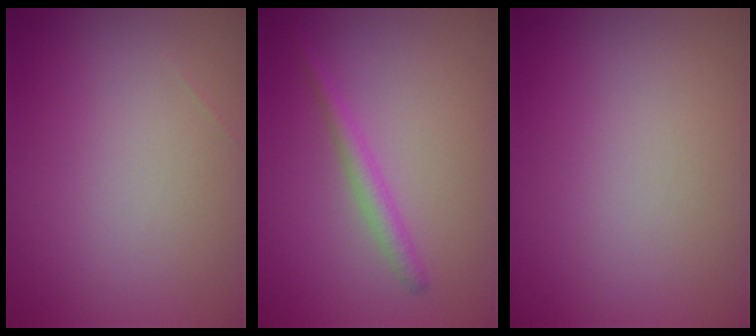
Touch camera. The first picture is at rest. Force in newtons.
{"total": 1.7, "press": 1.7, "slide": 0.2}
{"total": 0.0}